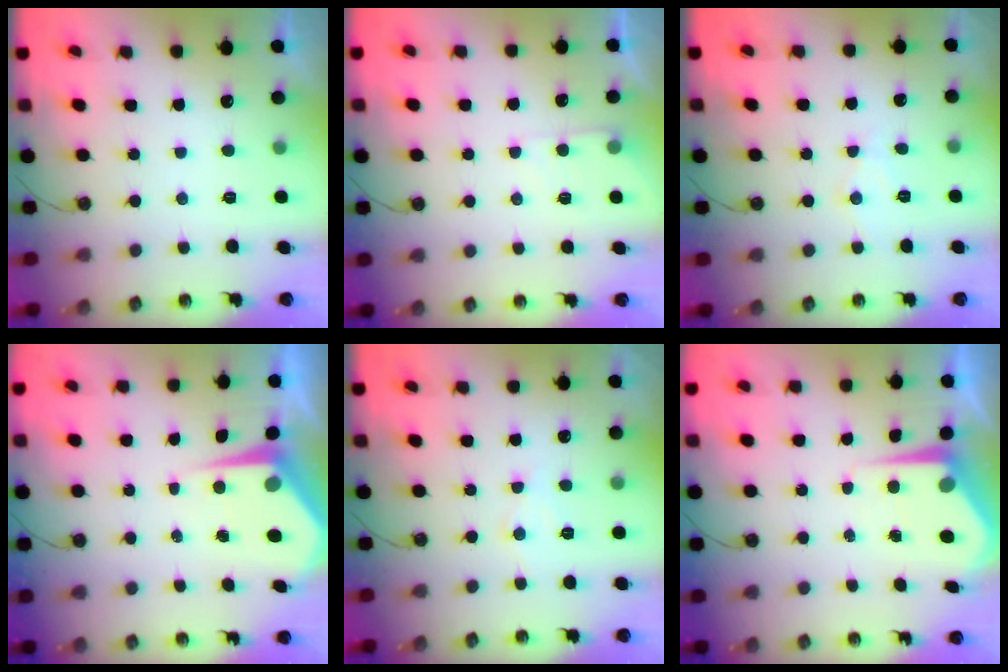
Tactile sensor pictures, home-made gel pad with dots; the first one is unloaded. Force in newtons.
{"total": 5.6, "press": 5.5, "slide": 0.7}
{"total": 7.0, "press": 7.0, "slide": 0.4}
{"total": 5.9, "press": 5.9, "slide": 0.6}
{"total": 5.7, "press": 5.7, "slide": 0.9}
{"total": 5.6, "press": 5.6, "slide": 0.2}